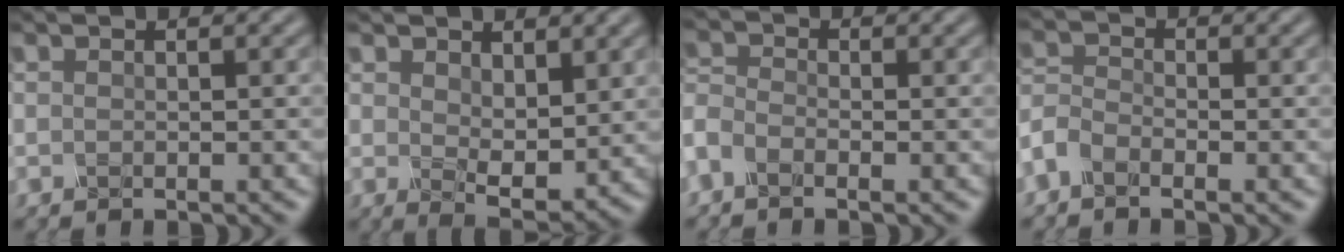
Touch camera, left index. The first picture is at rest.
{"total": 3.0, "force": [1.5, 1.0, 2.4], "torque": [-0.056, -0.008, 0.049]}
{"total": 2.0, "force": [-1.8, 0.6, 0.6], "torque": [-0.043, -0.003, -0.029]}
{"total": 2.2, "force": [-2.0, 0.8, 0.6], "torque": [-0.033, 0.004, -0.037]}